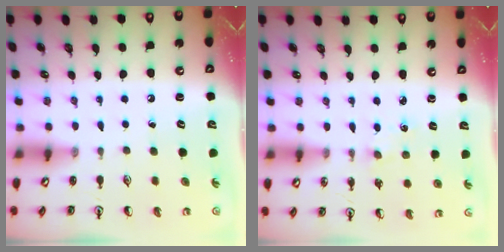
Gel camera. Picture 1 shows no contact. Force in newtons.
{"total": 1.3, "press": 1.3, "slide": 0.3}